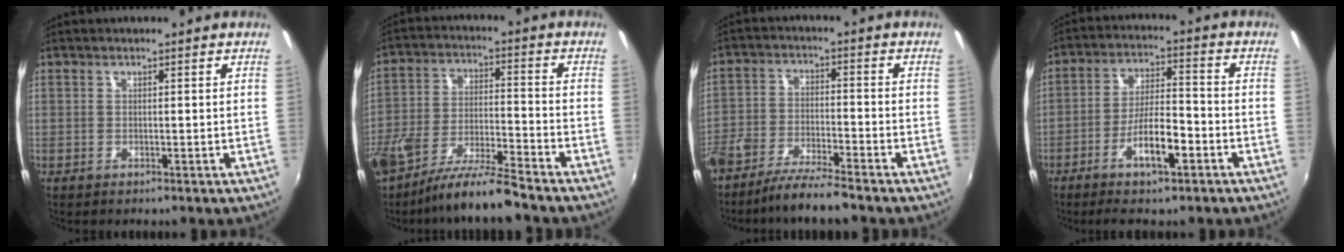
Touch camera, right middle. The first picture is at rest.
{"total": 12.4, "force": [-9.8, 1.4, 7.6], "torque": [-0.155, -0.016, -0.178]}
{"total": 8.7, "force": [-7.3, 1.0, 4.8], "torque": [-0.105, -0.012, -0.136]}
{"total": 8.5, "force": [-4.7, 1.7, 6.9], "torque": [-0.137, 0.001, -0.081]}